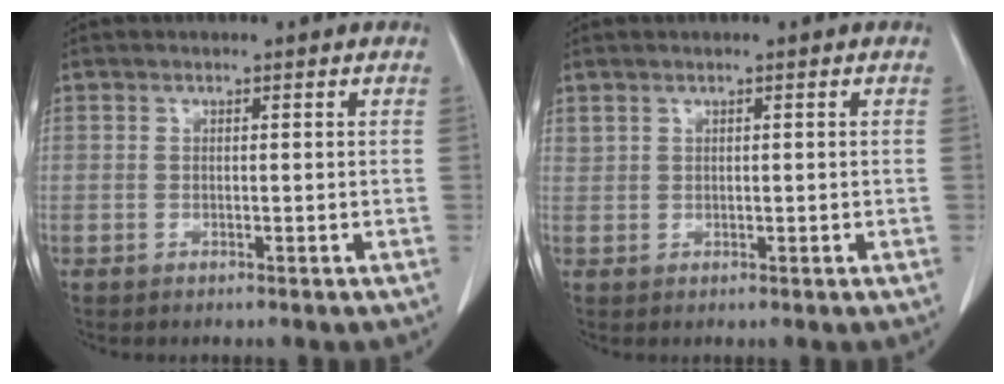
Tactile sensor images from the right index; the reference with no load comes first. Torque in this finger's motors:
{"motor_torque": [-0.05, 0.02, -0.06, 0.00]}